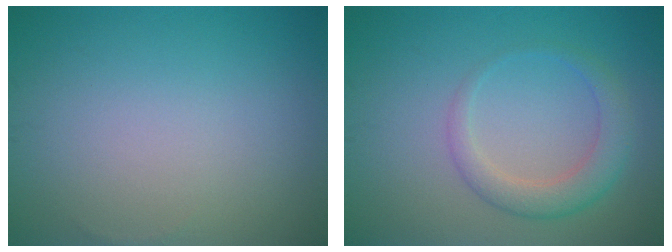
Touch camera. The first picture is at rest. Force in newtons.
{"total": 3.1, "press": 3.1, "slide": 0.2}